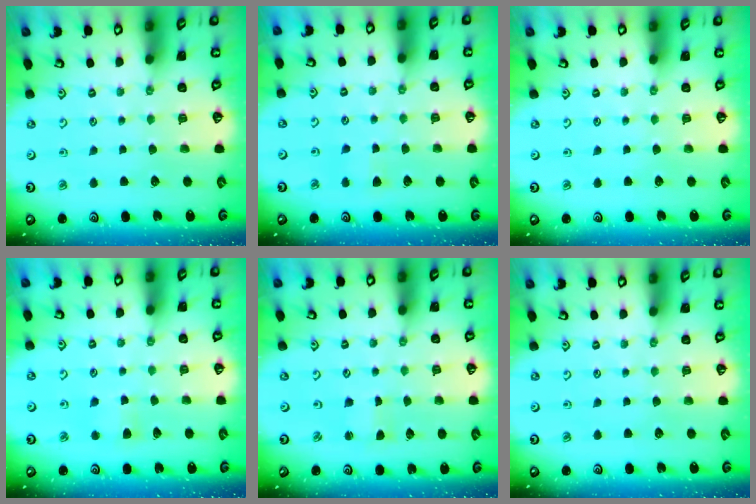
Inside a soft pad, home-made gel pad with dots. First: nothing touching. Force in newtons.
{"total": 3.8, "press": 3.7, "slide": 0.7}
{"total": 0.0}
{"total": 4.8, "press": 4.8, "slide": 0.5}
{"total": 1.7, "press": 1.7, "slide": 0.1}
{"total": 0.0}